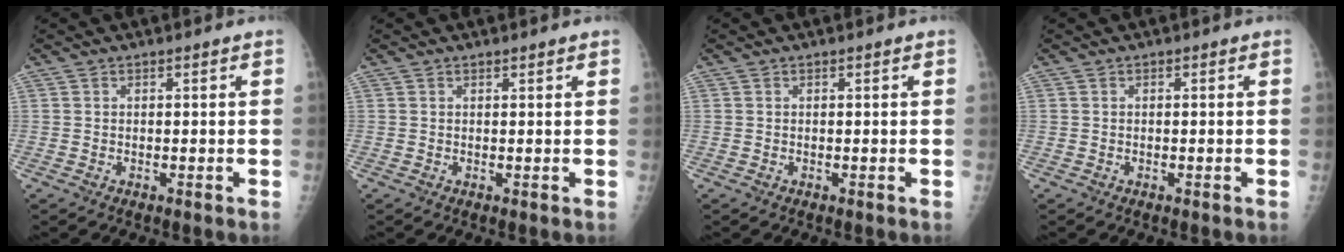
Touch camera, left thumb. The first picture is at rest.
{"total": 0.7, "force": [0.6, 0.0, 0.3], "torque": [-0.006, -0.004, 0.010]}
{"total": 0.0}
{"total": 0.0}